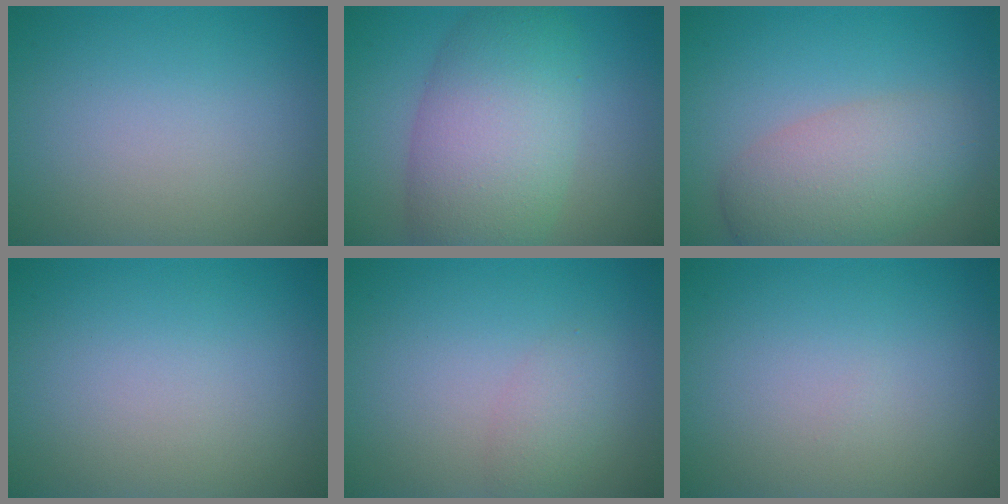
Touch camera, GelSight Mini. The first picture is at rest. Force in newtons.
{"total": 8.7, "press": 8.7, "slide": 0.4}
{"total": 5.7, "press": 5.7, "slide": 0.1}
{"total": 0.0}
{"total": 1.6, "press": 1.6, "slide": 0.1}
{"total": 0.0}